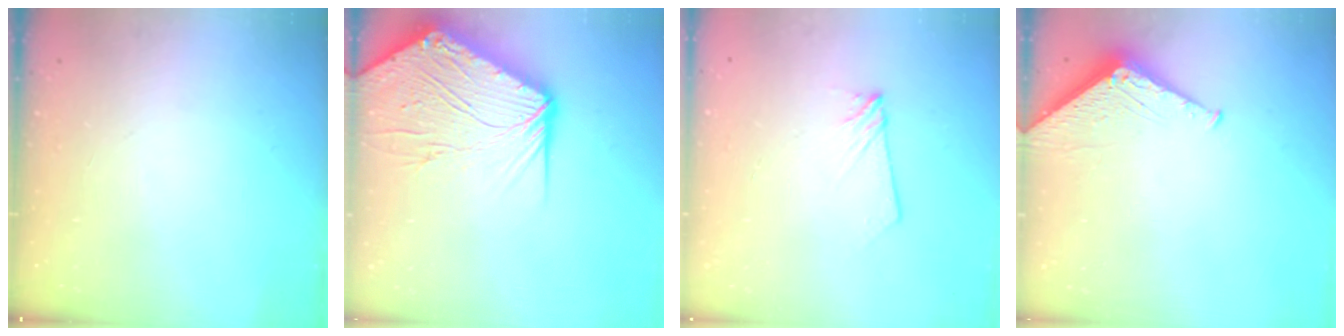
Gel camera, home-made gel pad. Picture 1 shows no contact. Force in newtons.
{"total": 17.4, "press": 17.2, "slide": 2.1}
{"total": 4.6, "press": 4.6, "slide": 0.5}
{"total": 3.8, "press": 3.8, "slide": 0.5}